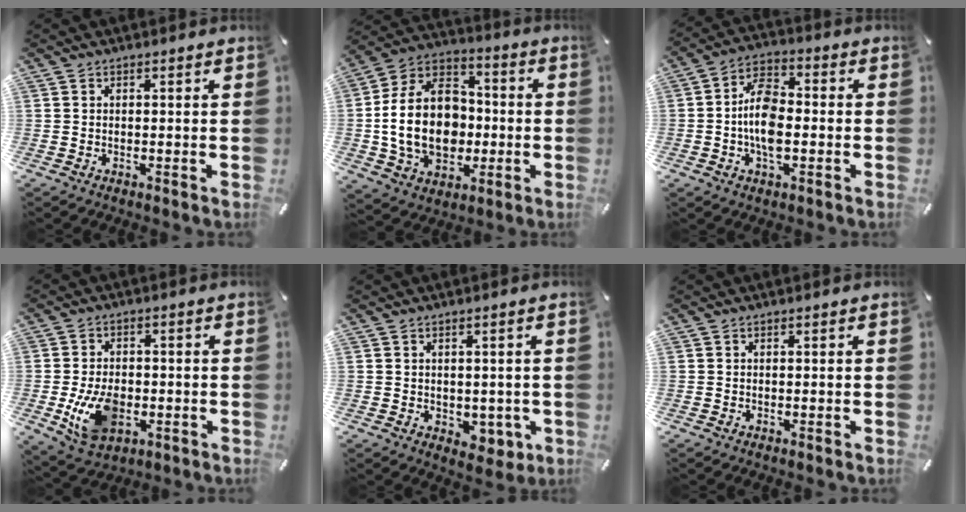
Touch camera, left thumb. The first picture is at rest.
{"total": 19.4, "force": [-2.8, 14.9, 12.1], "torque": [-0.264, 0.018, -0.047]}
{"total": 10.0, "force": [-1.8, 5.6, 8.1], "torque": [-0.150, 0.010, -0.032]}
{"total": 10.8, "force": [-2.3, 7.5, 7.4], "torque": [-0.140, -0.003, -0.041]}
{"total": 3.9, "force": [-0.3, 3.3, 2.0], "torque": [-0.012, -0.003, -0.005]}
{"total": 0.0}